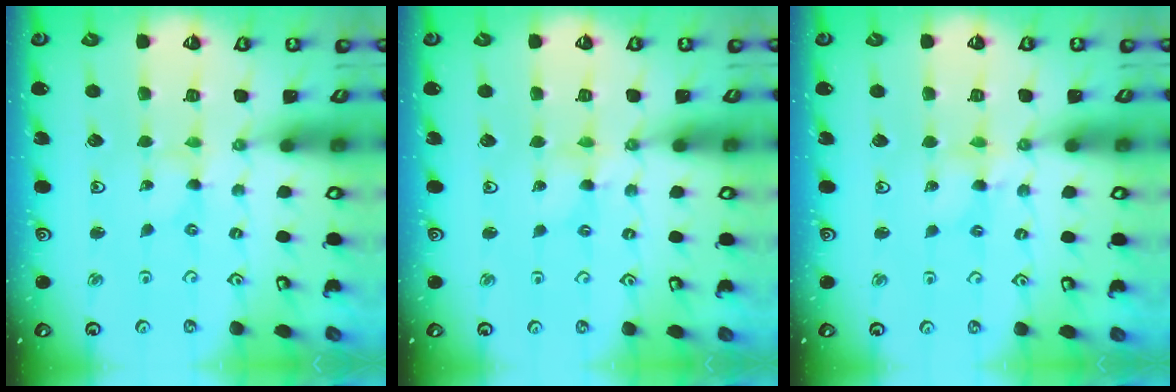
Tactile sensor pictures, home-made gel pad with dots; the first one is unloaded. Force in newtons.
{"total": 1.1, "press": 1.1, "slide": 0.1}
{"total": 2.7, "press": 2.7, "slide": 0.2}